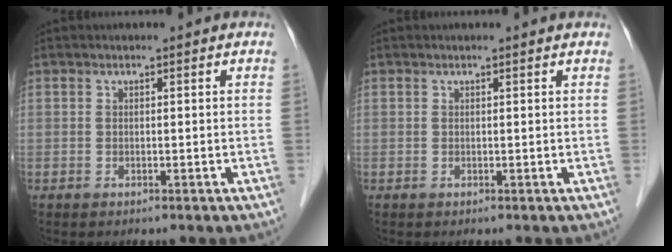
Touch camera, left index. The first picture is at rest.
{"total": 0.9, "force": [0.8, 0.0, 0.3], "torque": [-0.014, 0.007, 0.006]}